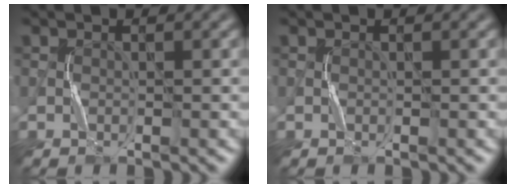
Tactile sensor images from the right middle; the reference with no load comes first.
{"total": 0.0}